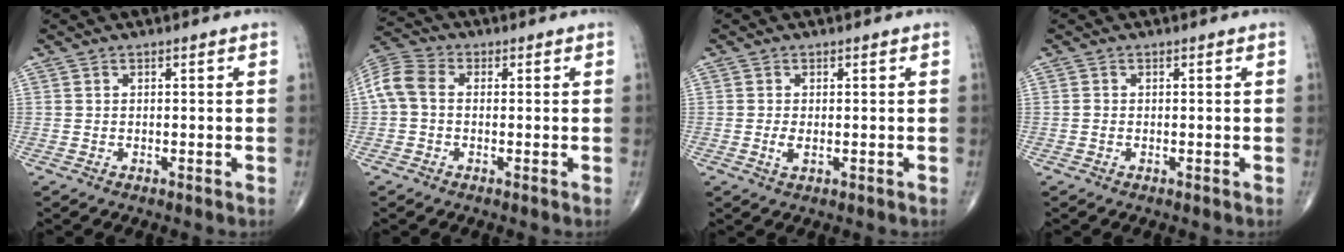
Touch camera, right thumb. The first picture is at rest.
{"total": 6.9, "force": [0.2, 4.9, 4.8], "torque": [-0.104, 0.022, -0.007]}
{"total": 1.8, "force": [-0.2, 0.8, 1.5], "torque": [-0.037, -0.005, -0.003]}
{"total": 0.0}